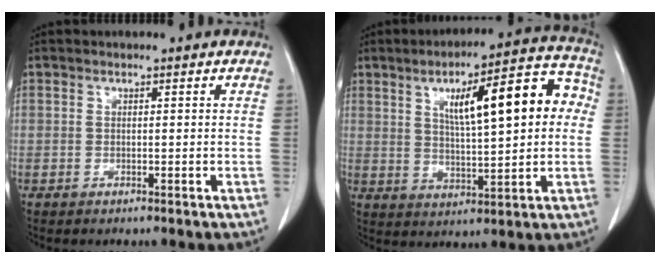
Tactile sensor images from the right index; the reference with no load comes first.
{"total": 15.3, "force": [3.5, 3.8, 14.4], "torque": [-0.200, 0.037, 0.053]}